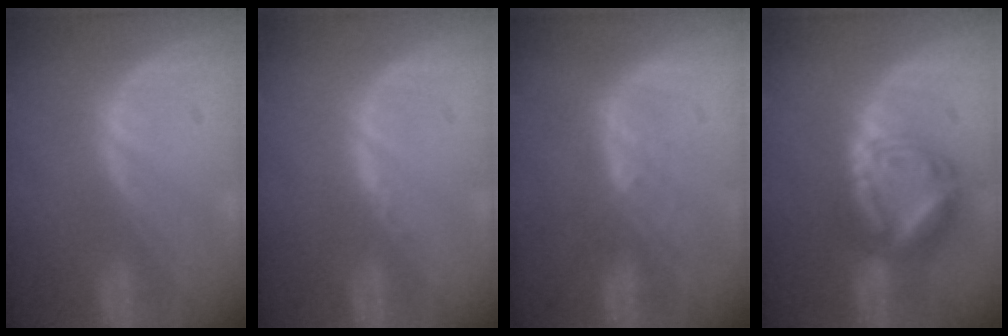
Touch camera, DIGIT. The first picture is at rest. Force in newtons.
{"total": 0.6, "press": 0.5, "slide": 0.4}
{"total": 2.3, "press": 2.2, "slide": 0.9}
{"total": 8.1, "press": 8.1, "slide": 0.8}